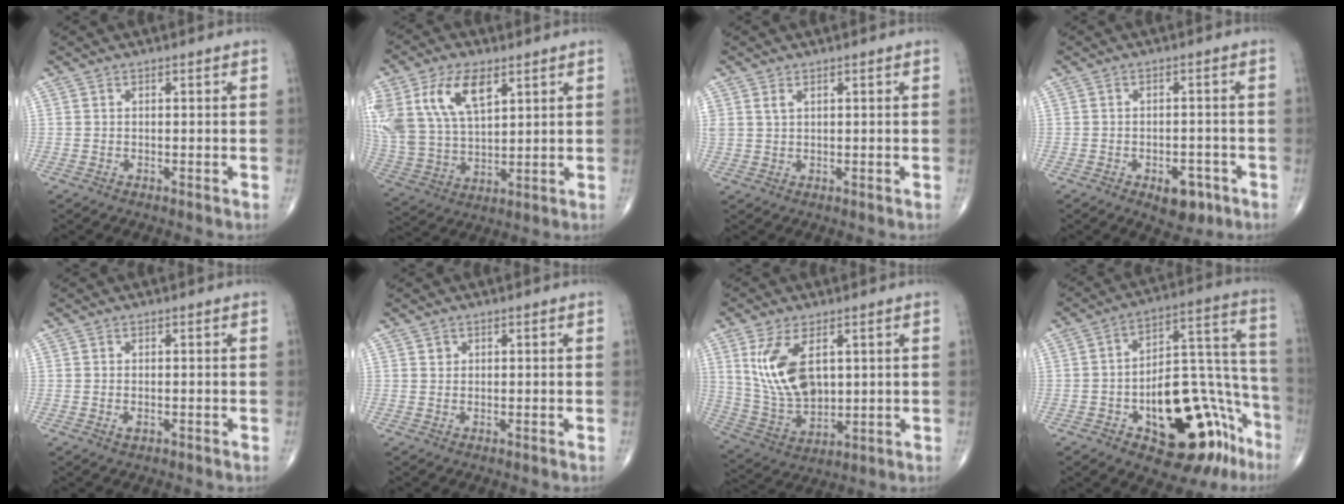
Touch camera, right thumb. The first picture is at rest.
{"total": 18.0, "force": [8.0, 9.8, 12.7], "torque": [-0.265, -0.015, 0.160]}
{"total": 1.9, "force": [1.1, 1.1, 1.1], "torque": [-0.022, 0.001, 0.028]}
{"total": 5.8, "force": [-2.9, 3.3, 3.8], "torque": [-0.031, 0.014, -0.034]}
{"total": 1.2, "force": [-0.3, 0.6, 0.9], "torque": [-0.016, -0.001, -0.005]}
{"total": 0.8, "force": [0.4, 0.7, 0.2], "torque": [0.005, -0.001, 0.006]}
{"total": 13.1, "force": [3.9, 7.2, 10.2], "torque": [-0.192, -0.018, 0.092]}
{"total": 24.8, "force": [-12.0, 11.2, 18.6], "torque": [-0.188, 0.099, -0.161]}